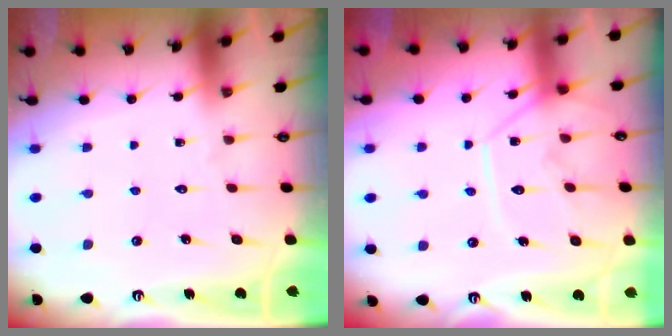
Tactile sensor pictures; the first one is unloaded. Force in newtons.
{"total": 11.2, "press": 11.1, "slide": 0.8}